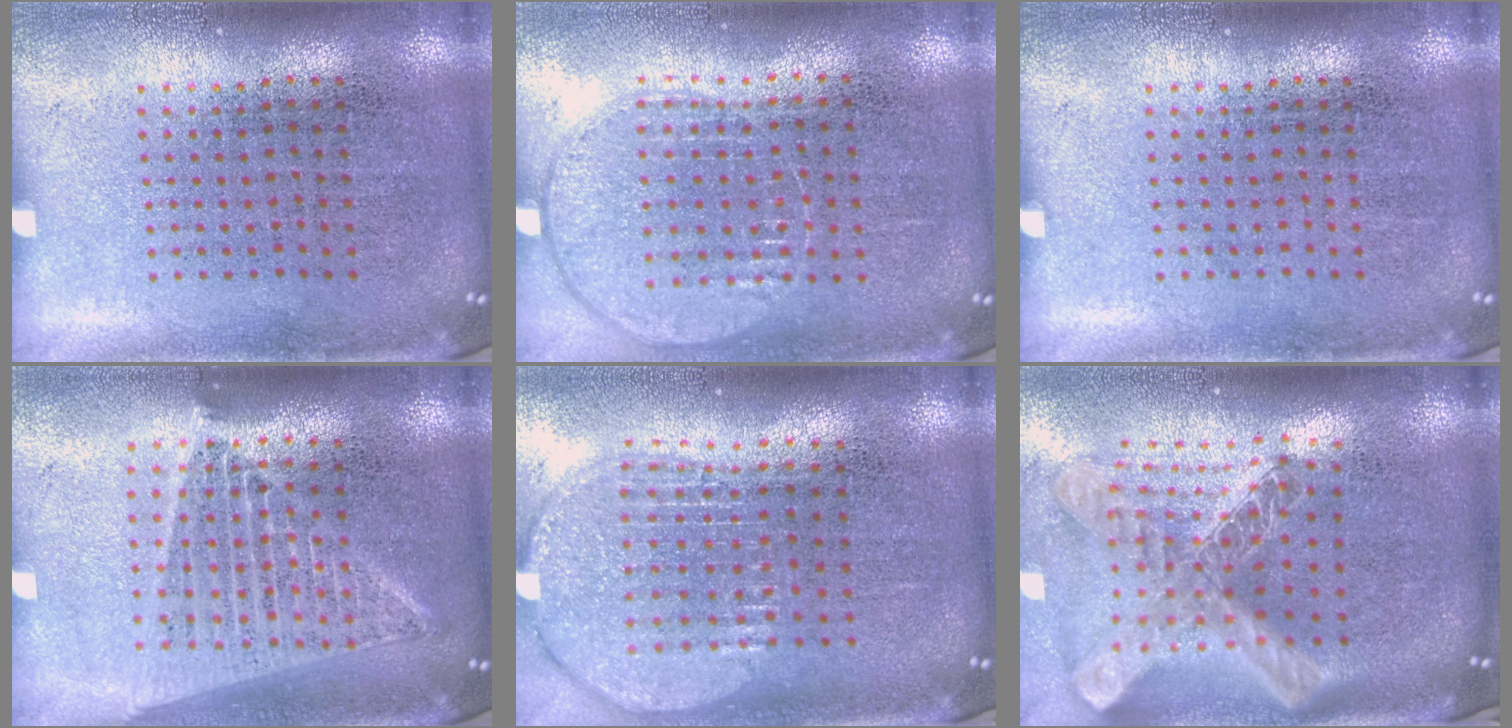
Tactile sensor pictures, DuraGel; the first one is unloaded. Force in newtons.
{"total": 0.9, "press": 0.9, "slide": 0.4}
{"total": 0.0}
{"total": 1.6, "press": 1.5, "slide": 0.7}
{"total": 2.0, "press": 1.7, "slide": 1.1}
{"total": 2.9, "press": 2.1, "slide": 2.0}